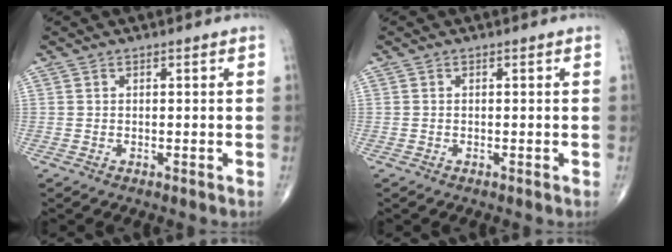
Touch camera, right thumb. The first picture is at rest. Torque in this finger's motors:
{"motor_torque": [-0.25, -0.03, -0.10, -0.03, -0.04]}